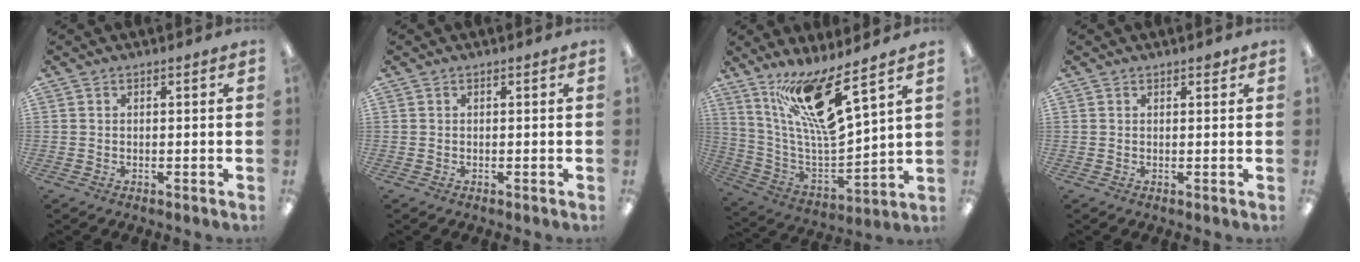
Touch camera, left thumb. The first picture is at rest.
{"total": 0.0}
{"total": 17.1, "force": [11.8, 3.0, 12.0], "torque": [-0.228, -0.069, 0.196]}
{"total": 1.1, "force": [0.9, 0.4, 0.5], "torque": [0.006, -0.006, 0.012]}